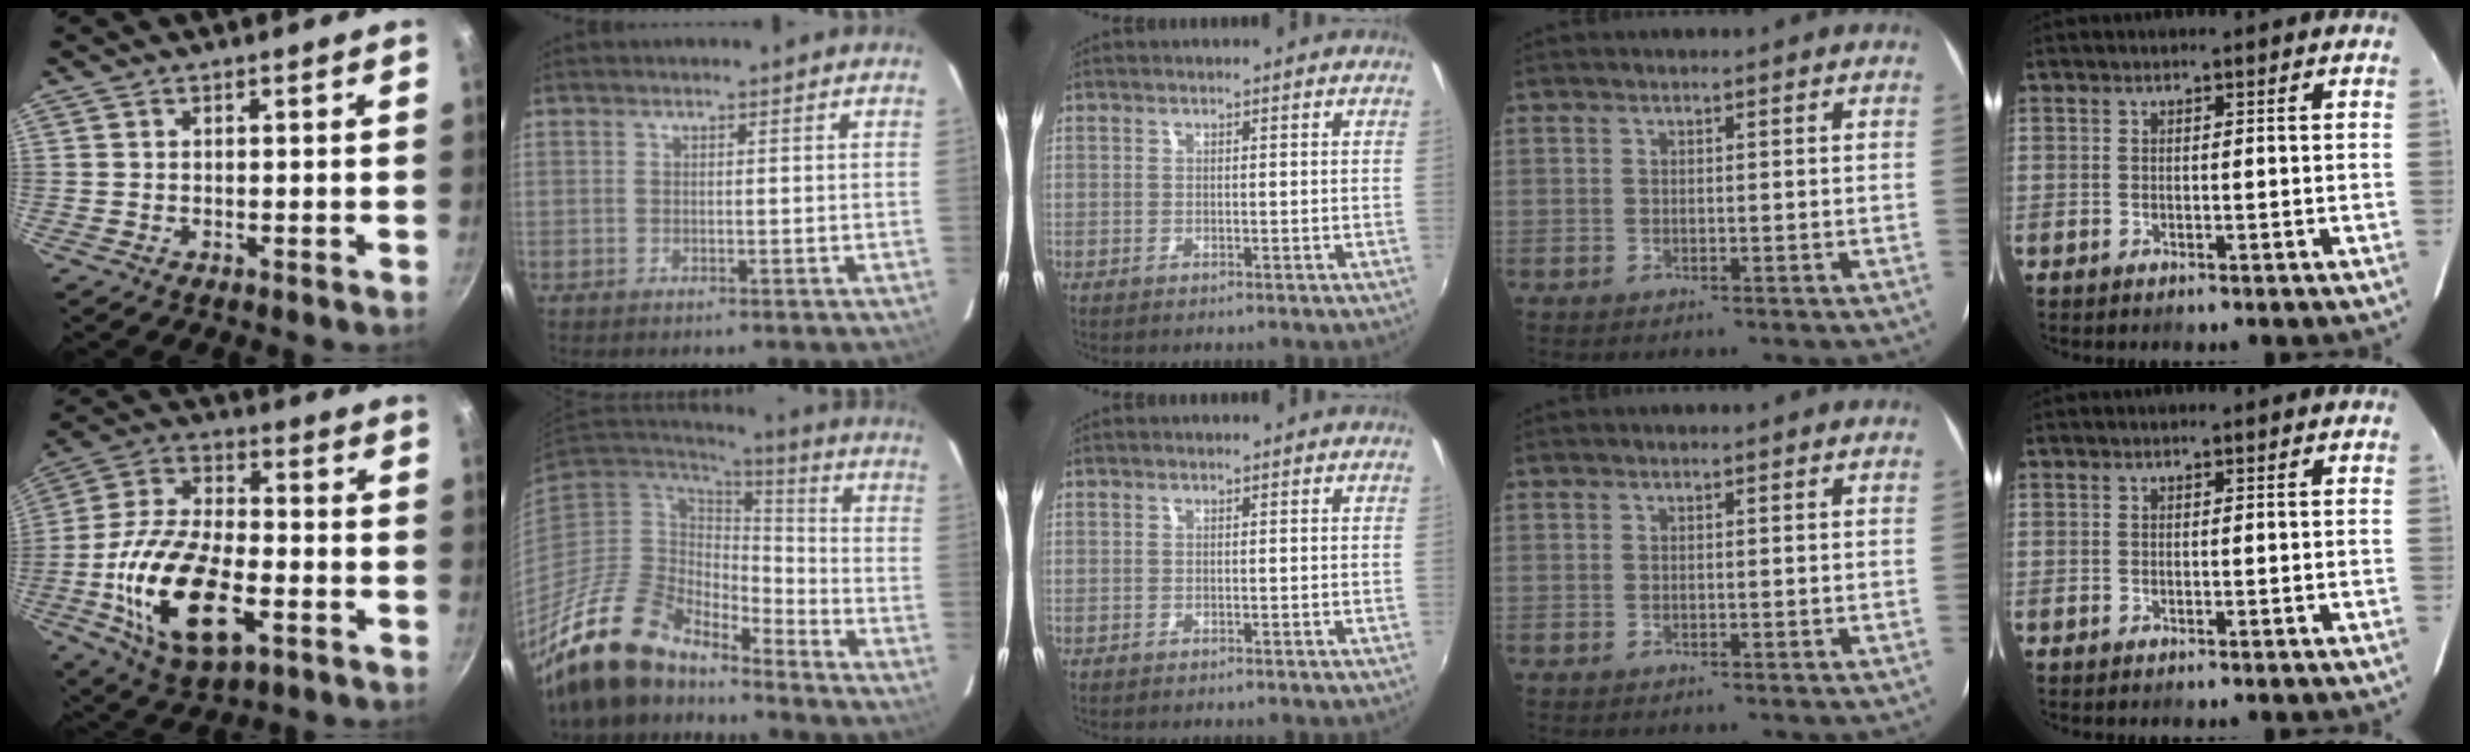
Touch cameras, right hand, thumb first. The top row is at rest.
{"thumb": {"total": 21.4, "force": [-6.2, 10.8, 17.4], "torque": [-0.329, 0.021, -0.111]}, "index": {"total": 17.1, "force": [-14.7, 6.3, 6.1], "torque": [-0.134, -0.013, -0.265]}}